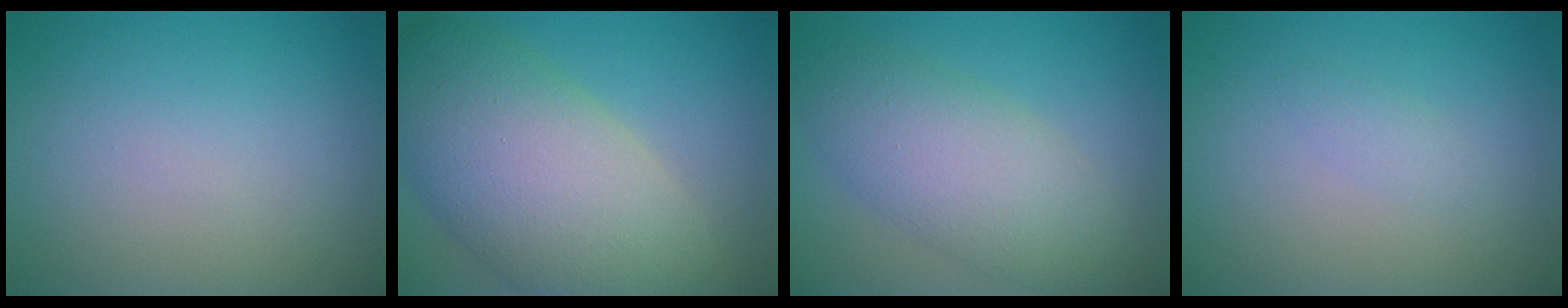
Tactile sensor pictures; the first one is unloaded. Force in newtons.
{"total": 12.2, "press": 12.2, "slide": 0.9}
{"total": 6.2, "press": 6.2, "slide": 0.1}
{"total": 0.9, "press": 0.9, "slide": 0.0}